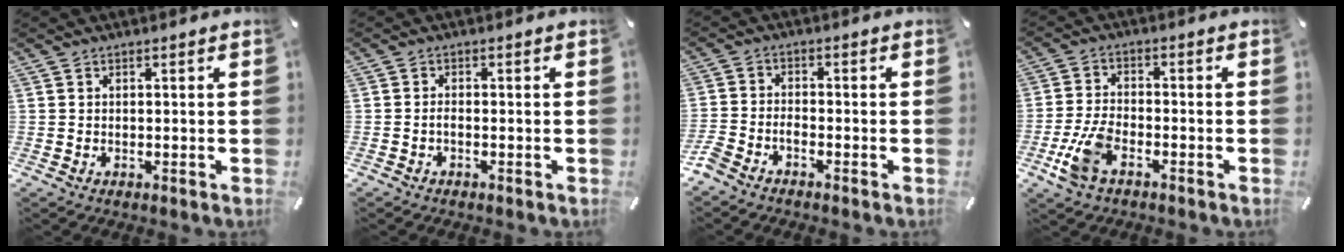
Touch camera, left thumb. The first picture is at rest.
{"total": 1.1, "force": [-0.7, 0.4, 0.8], "torque": [-0.019, -0.001, -0.013]}
{"total": 3.3, "force": [-2.8, 1.3, 1.2], "torque": [-0.040, 0.004, -0.057]}
{"total": 7.7, "force": [-3.6, 3.9, 5.5], "torque": [-0.131, -0.001, -0.068]}